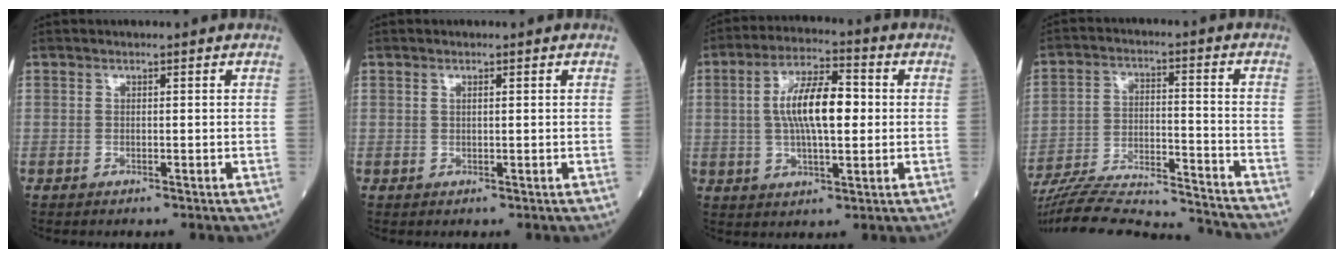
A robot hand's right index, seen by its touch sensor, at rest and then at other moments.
{"total": 0.7, "force": [0.3, 0.1, 0.6], "torque": [-0.014, 0.001, 0.006]}
{"total": 10.8, "force": [0.9, 3.3, 10.3], "torque": [-0.193, 0.017, 0.014]}
{"total": 22.2, "force": [-21.2, 1.2, 6.7], "torque": [-0.134, -0.014, -0.323]}